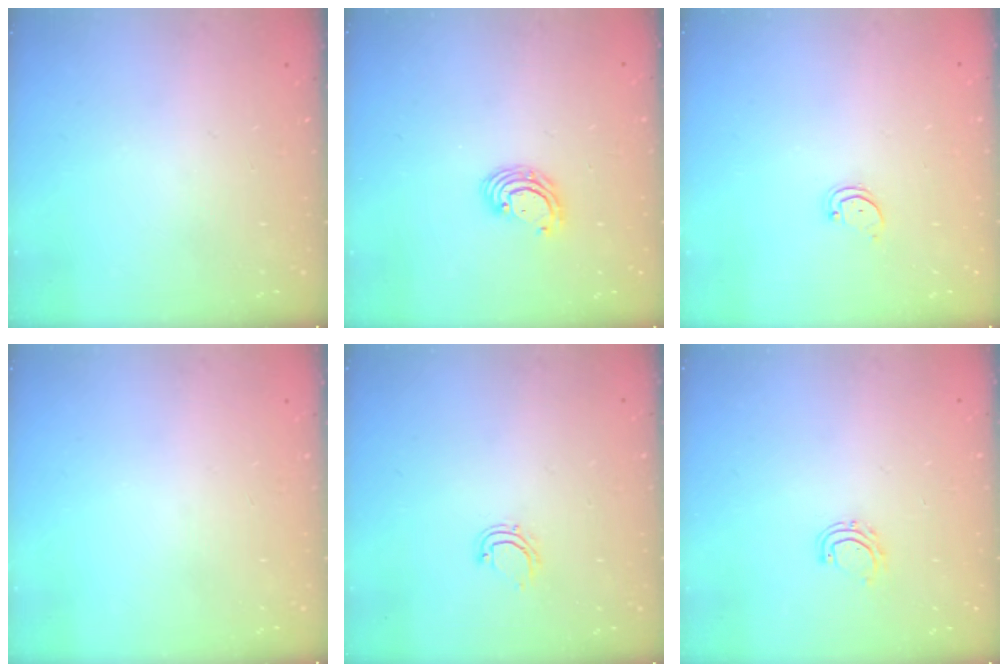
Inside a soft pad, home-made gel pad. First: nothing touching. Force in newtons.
{"total": 4.5, "press": 4.5, "slide": 0.3}
{"total": 1.8, "press": 1.7, "slide": 0.2}
{"total": 0.0}
{"total": 4.8, "press": 4.7, "slide": 0.7}
{"total": 5.3, "press": 5.2, "slide": 1.0}